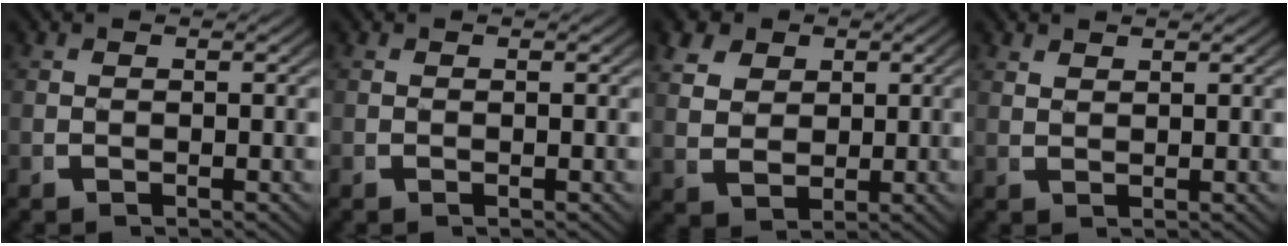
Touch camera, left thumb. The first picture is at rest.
{"total": 0.0}
{"total": 6.3, "force": [1.8, 4.9, 3.5], "torque": [-0.076, -0.022, 0.042]}
{"total": 1.4, "force": [1.4, -0.1, 0.1], "torque": [0.002, 0.002, 0.034]}